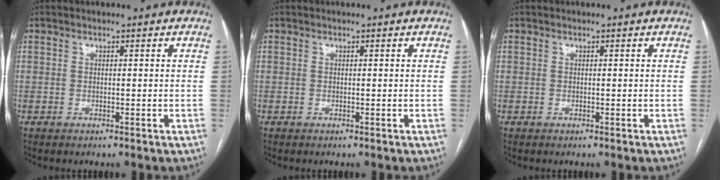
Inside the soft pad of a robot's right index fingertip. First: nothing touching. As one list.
[{"total": 0.0}, {"total": 0.0}]